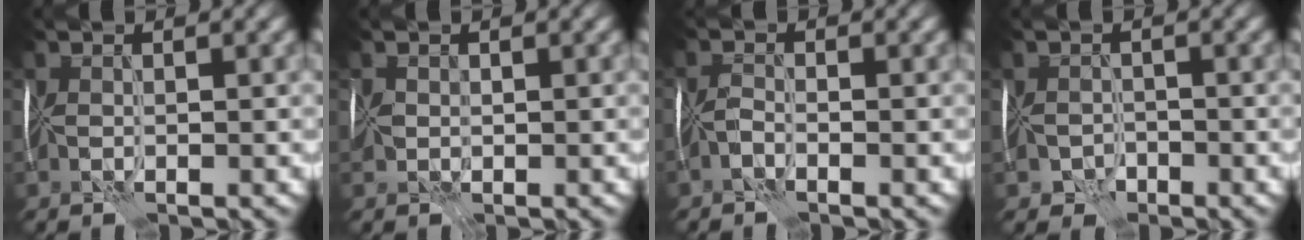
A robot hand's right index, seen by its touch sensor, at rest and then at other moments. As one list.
[{"total": 2.0, "force": [-0.1, 1.6, 1.2], "torque": [-0.029, 0.001, -0.003]}, {"total": 1.1, "force": [-0.9, 0.2, 0.5], "torque": [-0.014, 0.005, -0.023]}, {"total": 2.1, "force": [-1.4, 1.4, 0.8], "torque": [-0.015, 0.002, -0.025]}]